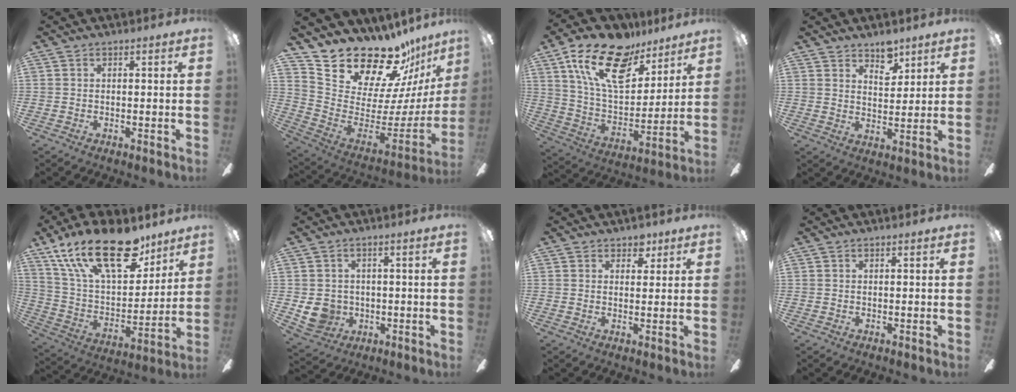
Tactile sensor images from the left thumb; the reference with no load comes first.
{"total": 20.2, "force": [18.2, 6.9, 5.4], "torque": [-0.096, -0.160, 0.331]}
{"total": 21.5, "force": [12.8, 10.9, 13.3], "torque": [-0.237, -0.056, 0.229]}
{"total": 5.9, "force": [4.9, 2.6, 2.2], "torque": [-0.014, -0.031, 0.084]}
{"total": 25.7, "force": [15.9, 12.2, 16.0], "torque": [-0.285, -0.090, 0.280]}
{"total": 6.6, "force": [-0.6, 6.1, 2.4], "torque": [-0.063, 0.001, -0.009]}
{"total": 3.5, "force": [2.6, 2.1, 1.1], "torque": [-0.002, -0.009, 0.043]}
{"total": 0.0}